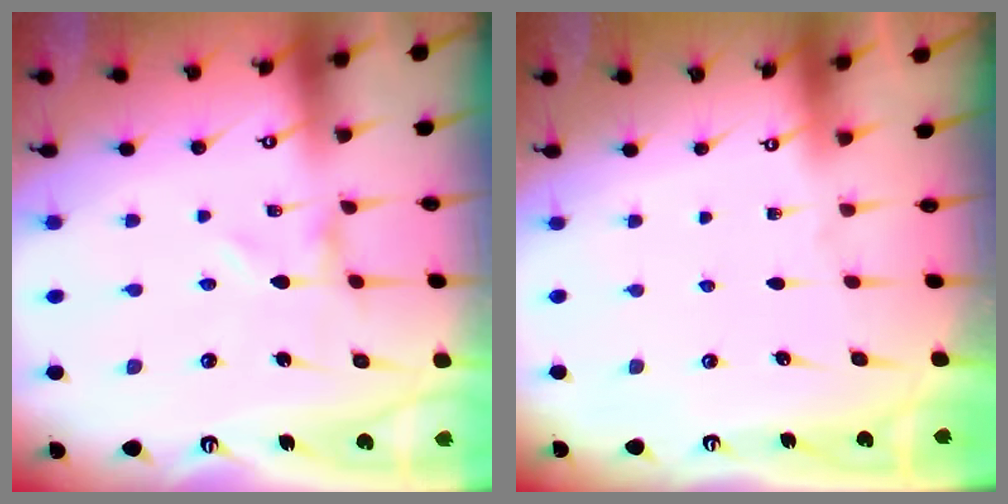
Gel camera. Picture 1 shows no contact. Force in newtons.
{"total": 0.0}